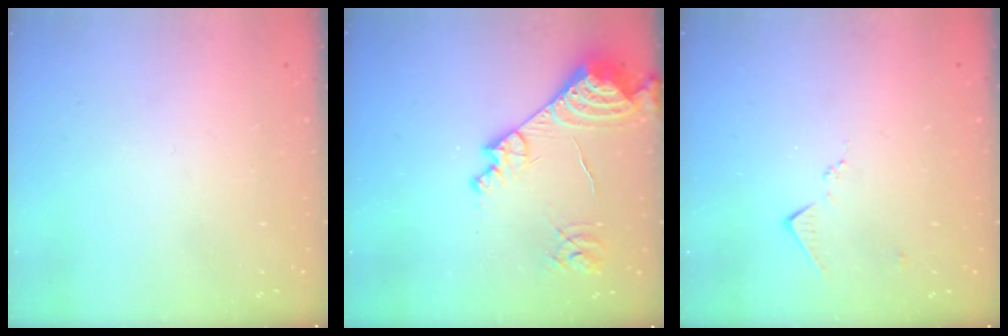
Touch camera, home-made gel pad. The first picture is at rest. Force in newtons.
{"total": 16.1, "press": 16.0, "slide": 1.8}
{"total": 5.1, "press": 5.0, "slide": 0.6}